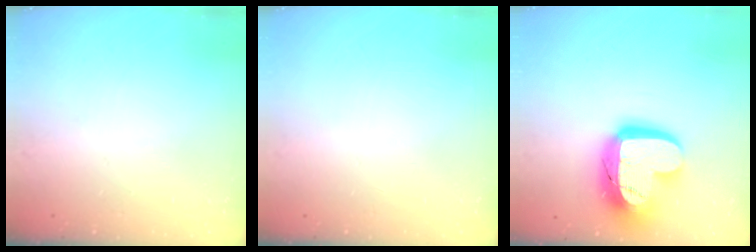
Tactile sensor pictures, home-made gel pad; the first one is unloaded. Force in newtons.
{"total": 0.0}
{"total": 19.0, "press": 19.0, "slide": 1.6}